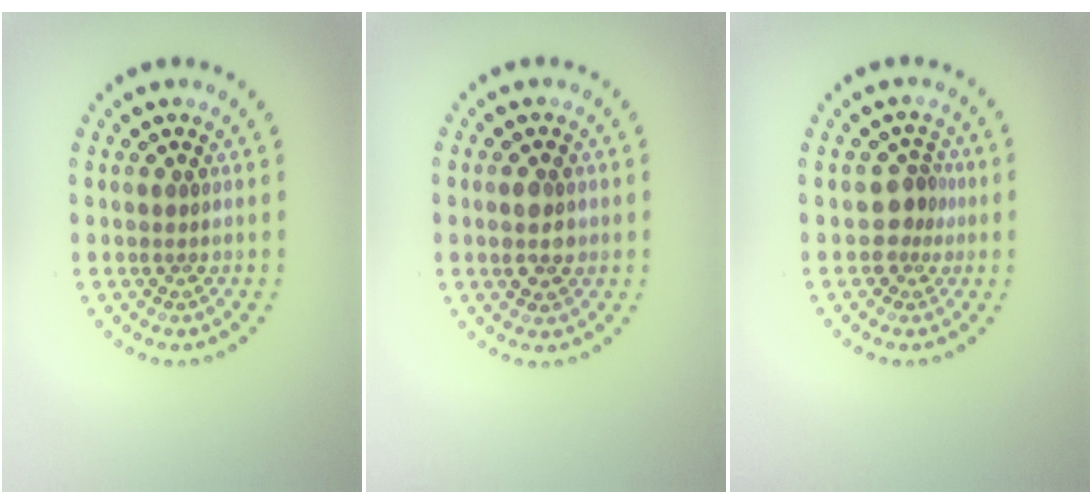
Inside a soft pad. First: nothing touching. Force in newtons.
{"total": 2.1, "press": 2.1, "slide": 0.2}
{"total": 2.3, "press": 1.7, "slide": 1.5}